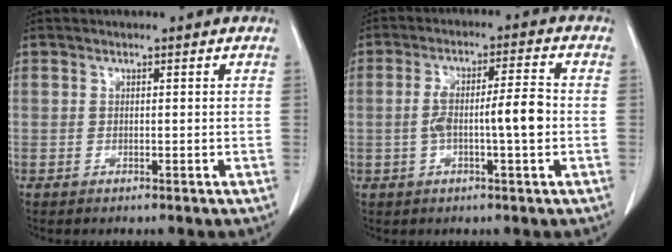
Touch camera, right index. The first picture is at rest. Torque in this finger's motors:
{"motor_torque": [0.34, -0.08, 0.19, 0.09]}